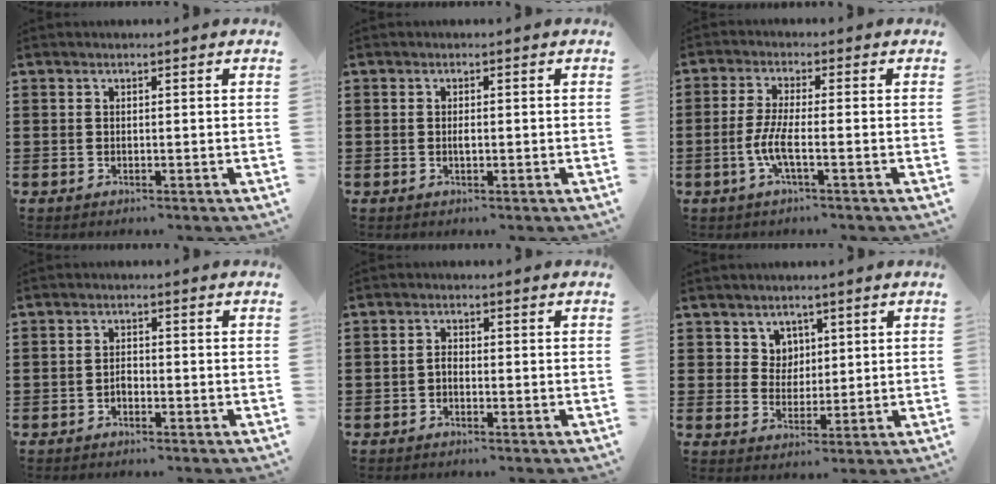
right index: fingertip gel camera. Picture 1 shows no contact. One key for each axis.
{"total": 0.9, "fx": -0.1, "fy": 0.3, "fz": 0.9, "tx": -0.018, "ty": -0.002, "tz": -0.003}
{"total": 5.1, "fx": -1.8, "fy": 0.8, "fz": 4.7, "tx": -0.109, "ty": -0.010, "tz": -0.042}
{"total": 1.5, "fx": -0.8, "fy": 0.8, "fz": 0.9, "tx": -0.020, "ty": 0.001, "tz": -0.017}
{"total": 1.3, "fx": -0.7, "fy": 0.7, "fz": 0.9, "tx": -0.019, "ty": 0.001, "tz": -0.014}
{"total": 4.0, "fx": 2.2, "fy": 3.3, "fz": 0.4, "tx": -0.018, "ty": 0.009, "tz": 0.040}